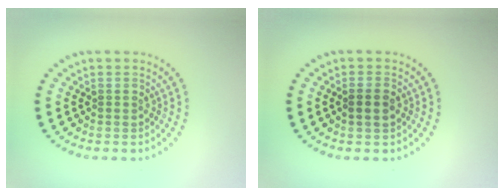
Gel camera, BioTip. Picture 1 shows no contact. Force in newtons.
{"total": 1.7, "press": 1.6, "slide": 0.5}